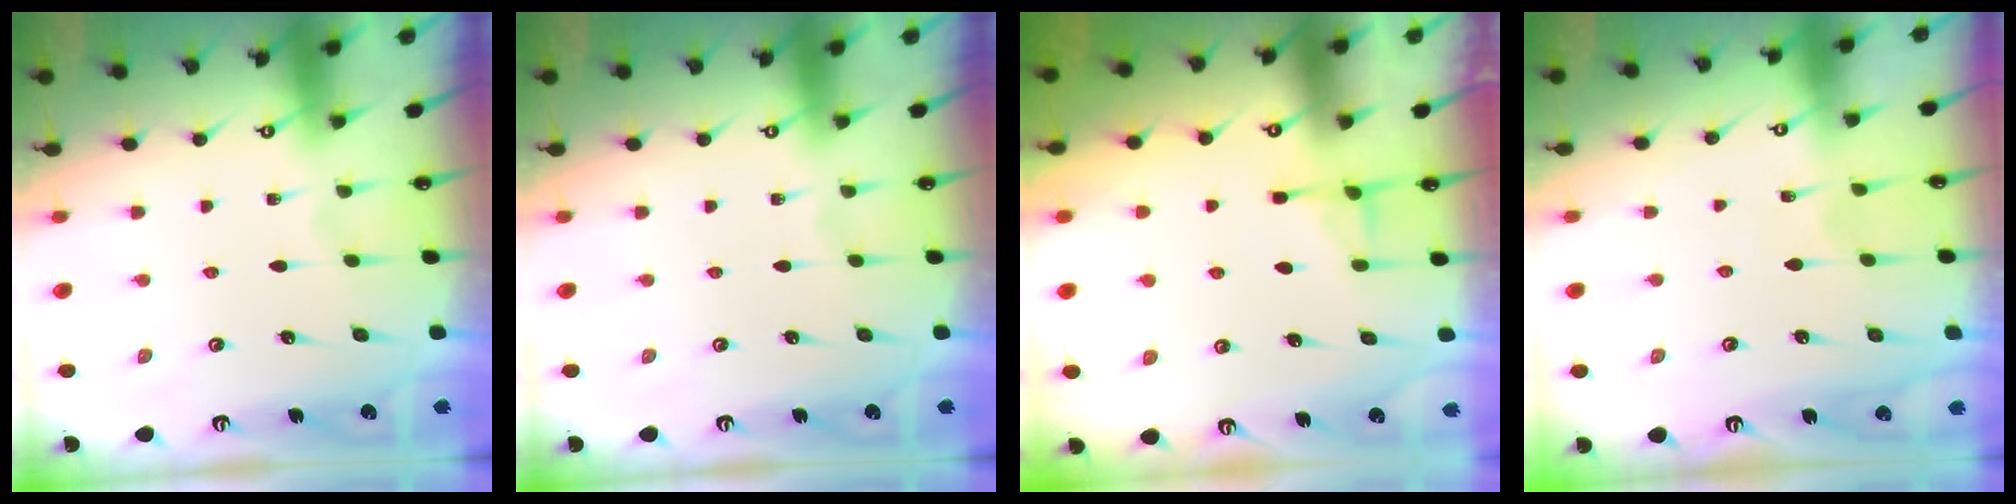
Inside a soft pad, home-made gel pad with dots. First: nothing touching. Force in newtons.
{"total": 0.0}
{"total": 3.2, "press": 3.2, "slide": 0.2}
{"total": 6.2, "press": 6.1, "slide": 0.6}